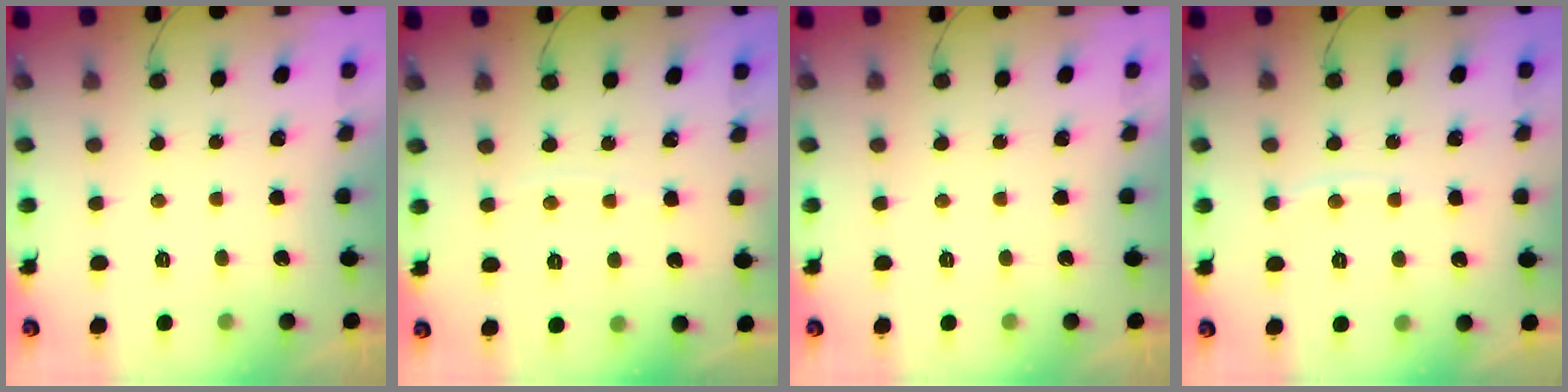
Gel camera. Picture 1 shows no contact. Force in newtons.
{"total": 1.5, "press": 1.5, "slide": 0.2}
{"total": 0.0}
{"total": 3.1, "press": 3.1, "slide": 0.5}